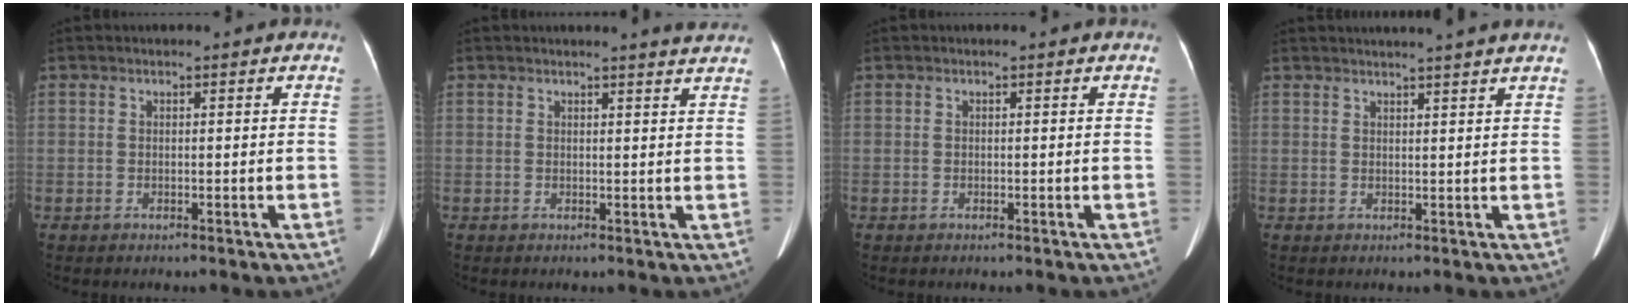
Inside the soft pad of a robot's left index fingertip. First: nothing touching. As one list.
[{"total": 3.8, "force": [3.6, -0.4, 1.0], "torque": [-0.017, -0.005, 0.025]}, {"total": 0.0}, {"total": 7.7, "force": [6.9, -1.0, 3.3], "torque": [-0.040, 0.020, 0.073]}]